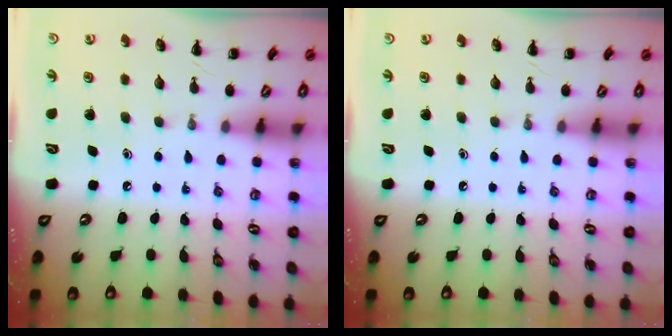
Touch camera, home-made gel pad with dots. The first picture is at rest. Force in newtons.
{"total": 0.0}